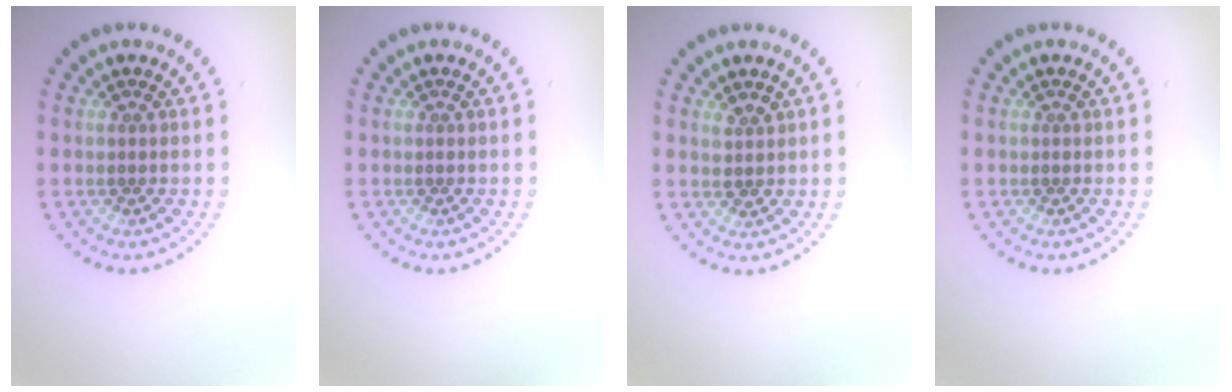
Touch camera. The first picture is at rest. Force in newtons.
{"total": 0.0}
{"total": 1.3, "press": 1.3, "slide": 0.4}
{"total": 0.0}